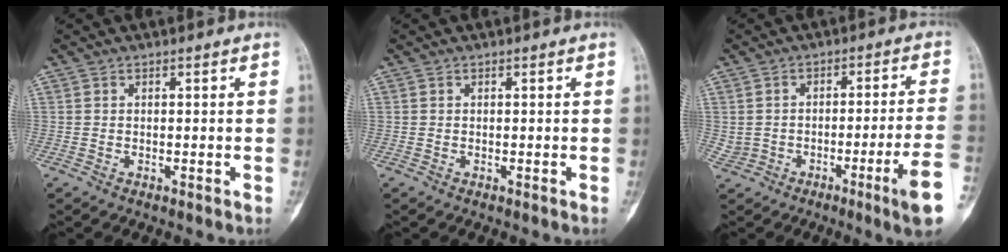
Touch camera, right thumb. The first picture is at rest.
{"total": 0.0}
{"total": 9.9, "force": [-3.4, 1.0, 9.3], "torque": [-0.139, 0.024, -0.044]}